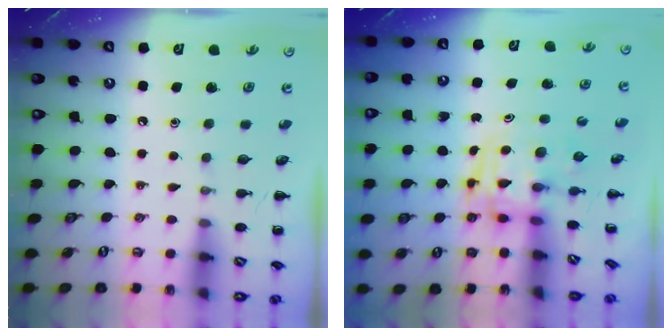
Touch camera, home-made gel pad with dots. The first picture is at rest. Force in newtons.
{"total": 3.1, "press": 3.1, "slide": 0.5}